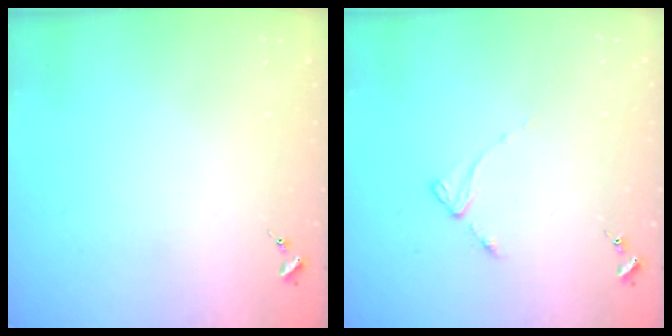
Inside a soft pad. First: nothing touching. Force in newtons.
{"total": 2.8, "press": 2.8, "slide": 0.3}